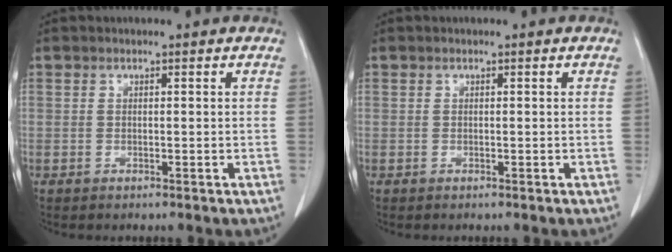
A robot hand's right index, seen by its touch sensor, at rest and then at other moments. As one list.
[{"total": 0.0}]